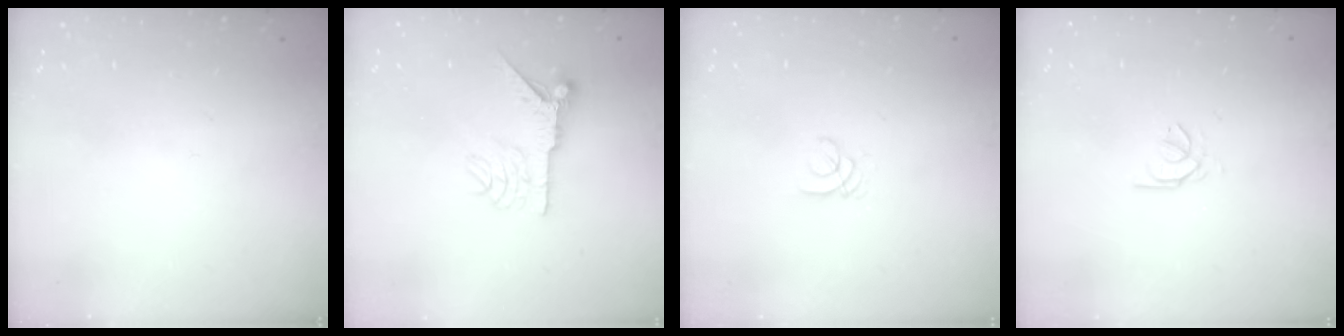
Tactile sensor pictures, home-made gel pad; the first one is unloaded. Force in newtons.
{"total": 11.4, "press": 11.4, "slide": 0.8}
{"total": 1.4, "press": 1.4, "slide": 0.1}
{"total": 0.9, "press": 0.8, "slide": 0.4}